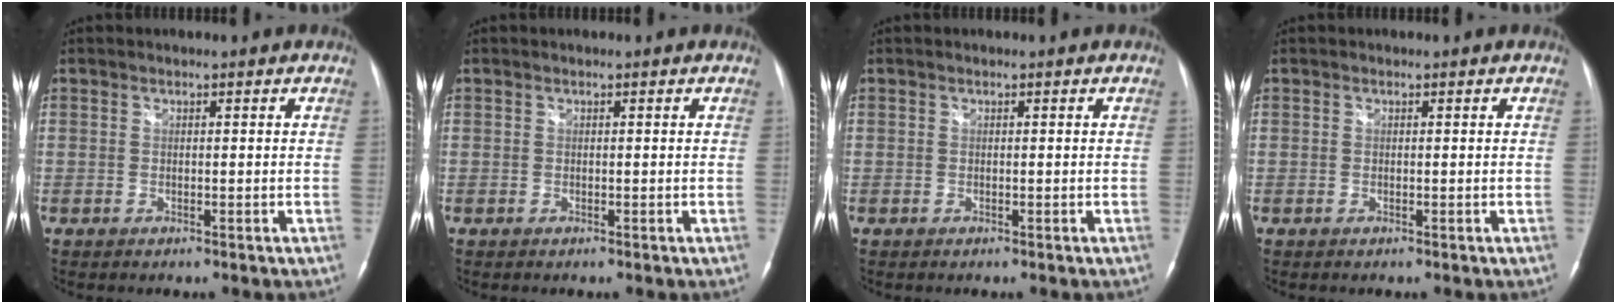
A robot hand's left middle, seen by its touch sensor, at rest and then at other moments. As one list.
[{"total": 0.0}, {"total": 0.0}, {"total": 0.0}]